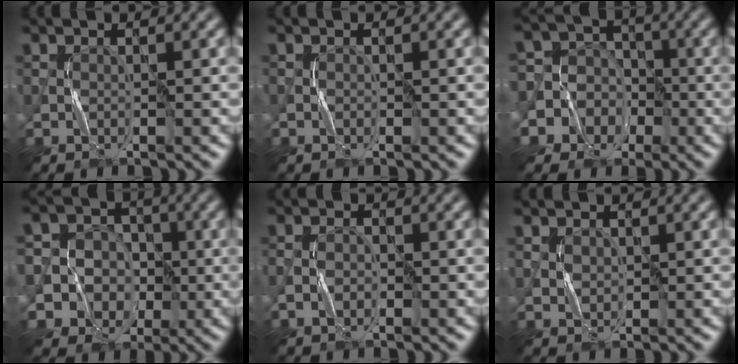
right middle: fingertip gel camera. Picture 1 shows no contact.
{"total": 0.0}
{"total": 10.0, "force": [-3.0, 9.4, 1.8], "torque": [-0.055, 0.021, -0.080]}
{"total": 10.4, "force": [-1.9, 9.8, 2.9], "torque": [-0.077, 0.020, -0.059]}
{"total": 1.6, "force": [-0.6, 1.1, 1.0], "torque": [-0.019, 0.005, -0.016]}
{"total": 1.3, "force": [0.3, 1.0, 0.7], "torque": [-0.014, 0.000, 0.009]}